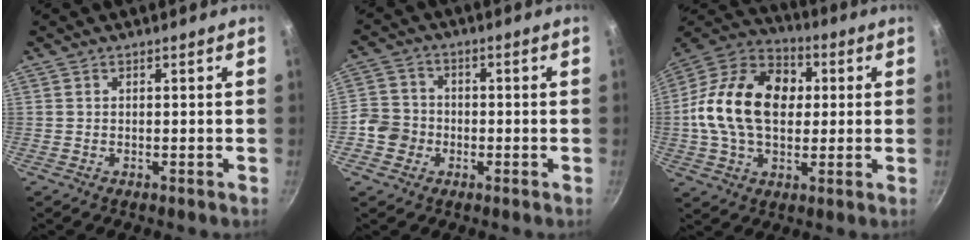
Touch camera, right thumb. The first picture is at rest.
{"total": 6.2, "force": [-1.9, 5.6, 1.7], "torque": [-0.005, 0.018, -0.049]}
{"total": 20.6, "force": [1.6, 14.3, 14.8], "torque": [-0.235, 0.028, 0.012]}